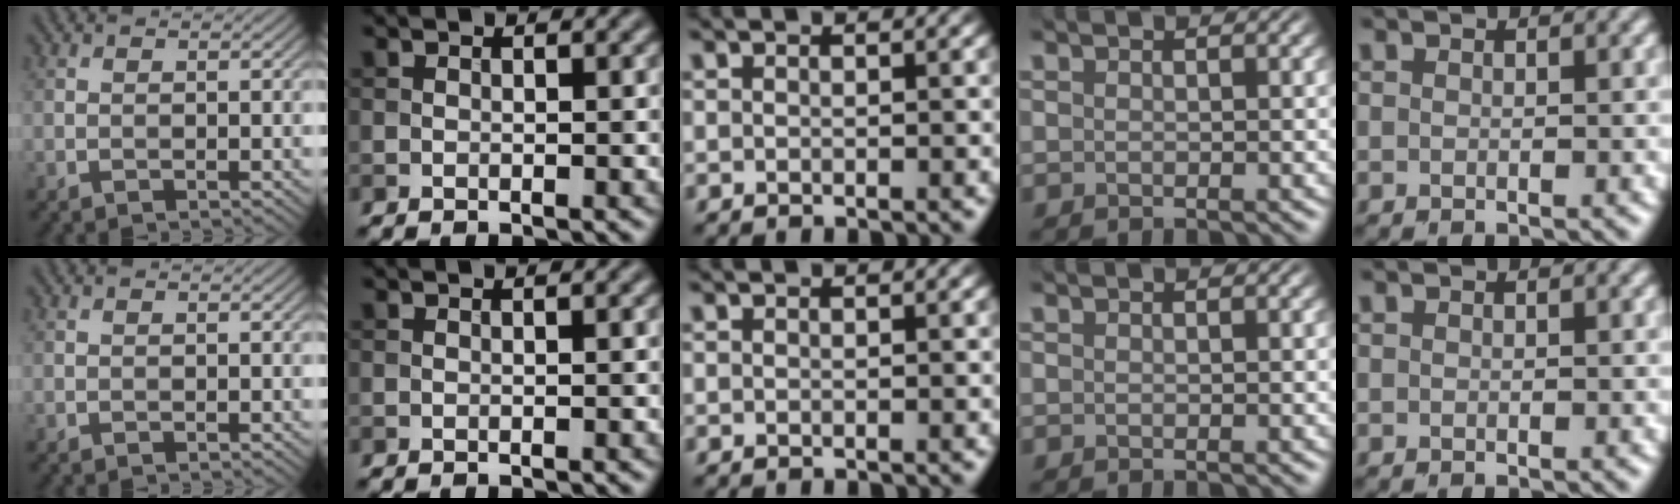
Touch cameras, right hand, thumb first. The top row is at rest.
{}